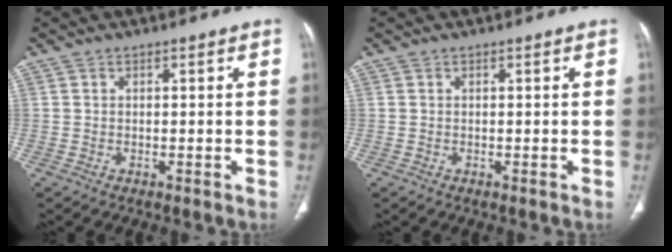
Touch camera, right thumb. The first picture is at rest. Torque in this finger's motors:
{"motor_torque": [0.06, 0.06, -0.06, -0.07, 0.00]}